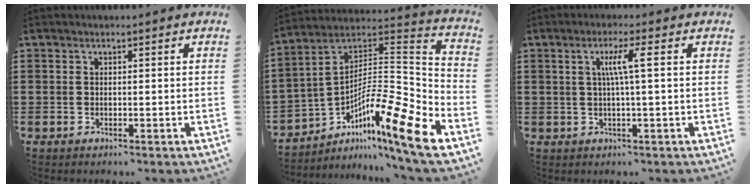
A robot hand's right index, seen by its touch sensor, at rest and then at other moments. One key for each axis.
{"total": 12.8, "fx": -7.8, "fy": 1.8, "fz": 9.9, "tx": -0.152, "ty": -0.016, "tz": -0.154}
{"total": 4.3, "fx": 0.7, "fy": -0.1, "fz": 4.2, "tx": -0.082, "ty": 0.000, "tz": 0.006}